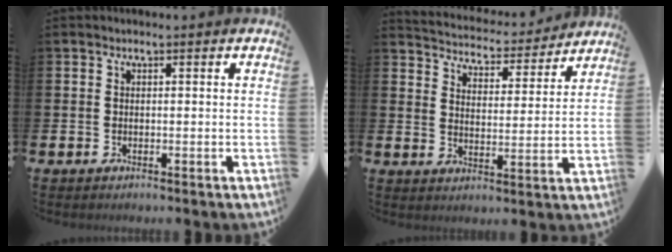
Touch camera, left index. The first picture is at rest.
{"total": 5.0, "force": [4.9, 1.1, 0.1], "torque": [-0.028, -0.043, 0.082]}